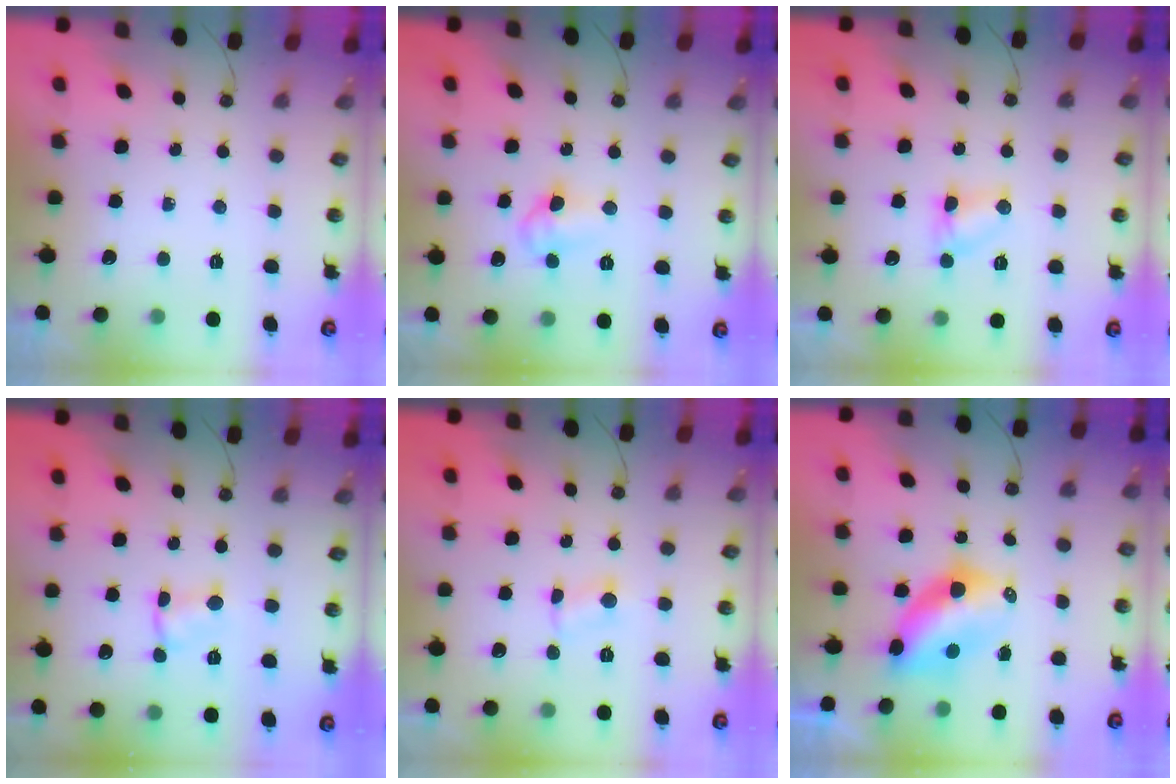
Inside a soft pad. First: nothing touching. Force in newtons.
{"total": 7.8, "press": 6.7, "slide": 4.1}
{"total": 3.8, "press": 3.8, "slide": 0.3}
{"total": 1.8, "press": 1.8, "slide": 0.1}
{"total": 4.6, "press": 3.2, "slide": 3.4}
{"total": 7.4, "press": 7.4, "slide": 0.6}